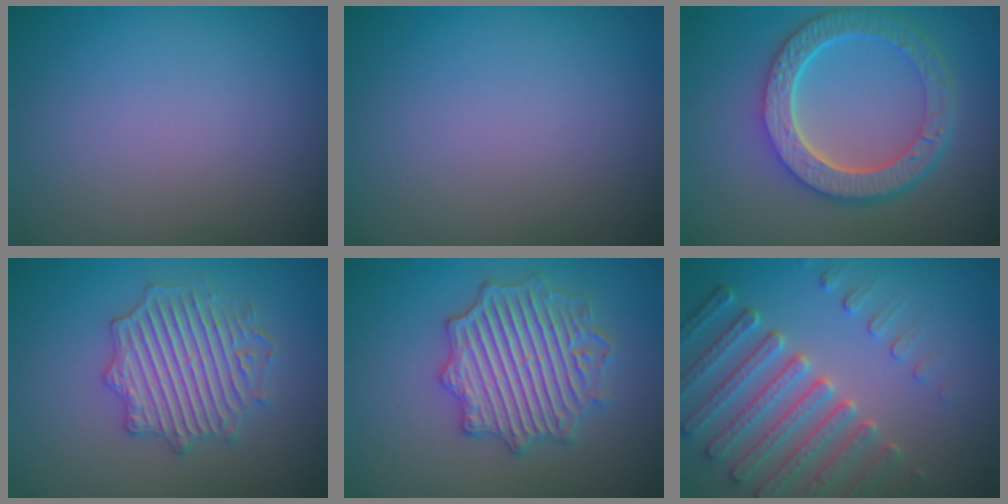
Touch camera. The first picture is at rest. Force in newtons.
{"total": 0.0}
{"total": 6.4, "press": 4.9, "slide": 4.0}
{"total": 4.1, "press": 4.1, "slide": 0.6}
{"total": 5.2, "press": 5.1, "slide": 0.9}
{"total": 5.2, "press": 4.7, "slide": 2.3}